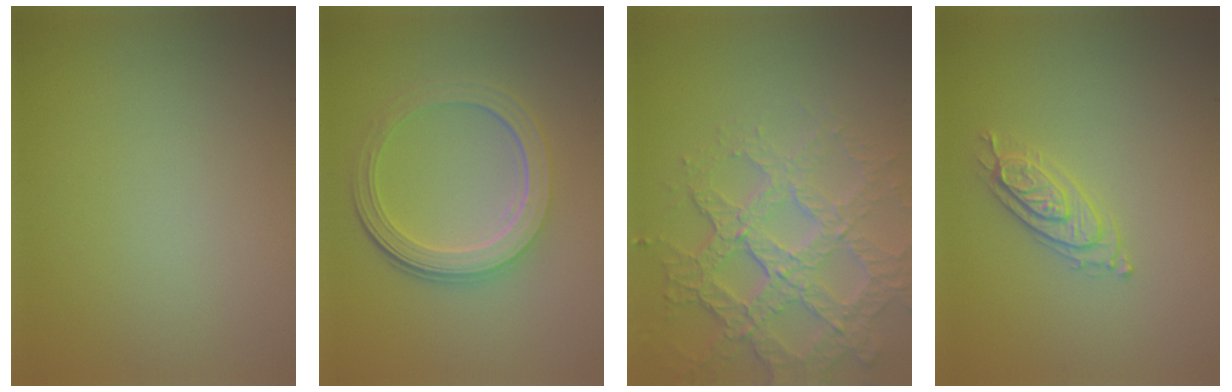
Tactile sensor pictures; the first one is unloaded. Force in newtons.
{"total": 5.1, "press": 3.7, "slide": 3.5}
{"total": 7.4, "press": 5.2, "slide": 5.2}
{"total": 2.2, "press": 2.2, "slide": 0.4}